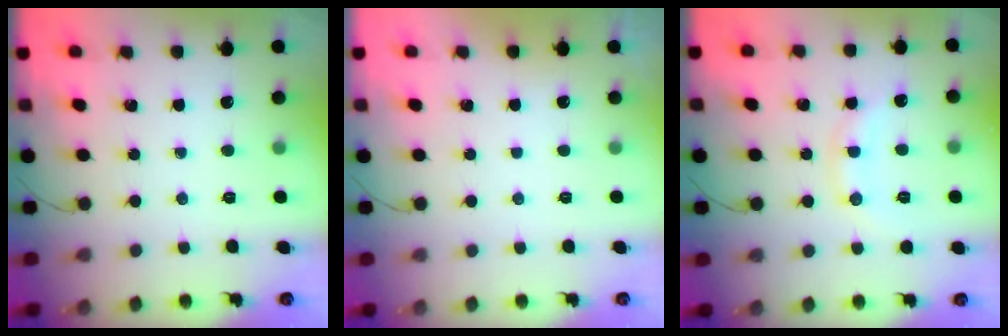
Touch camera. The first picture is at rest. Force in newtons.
{"total": 2.9, "press": 2.9, "slide": 0.1}
{"total": 7.6, "press": 7.5, "slide": 0.4}